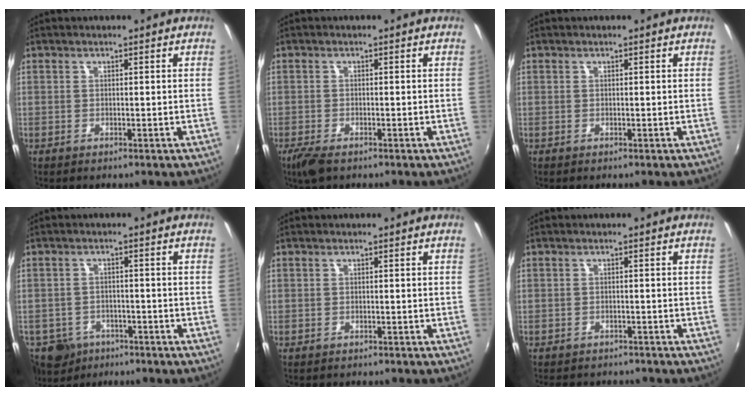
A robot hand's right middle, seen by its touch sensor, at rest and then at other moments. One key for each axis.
{"total": 3.8, "fx": -2.6, "fy": 1.4, "fz": 2.4, "tx": -0.059, "ty": -0.014, "tz": -0.049}
{"total": 0.0}
{"total": 10.7, "fx": -6.7, "fy": 7.4, "fz": 3.8, "tx": -0.115, "ty": -0.013, "tz": -0.103}
{"total": 1.0, "fx": -0.9, "fy": 0.4, "fz": 0.0, "tx": -0.005, "ty": -0.001, "tz": -0.015}
{"total": 5.5, "fx": -4.8, "fy": 2.1, "fz": 1.5, "tx": -0.040, "ty": -0.011, "tz": -0.070}